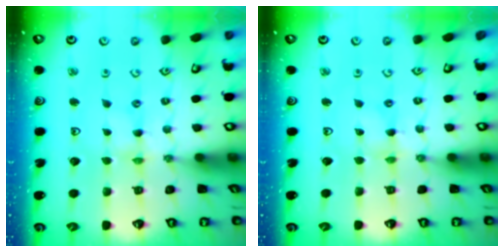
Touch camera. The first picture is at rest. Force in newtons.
{"total": 1.4, "press": 1.4, "slide": 0.2}